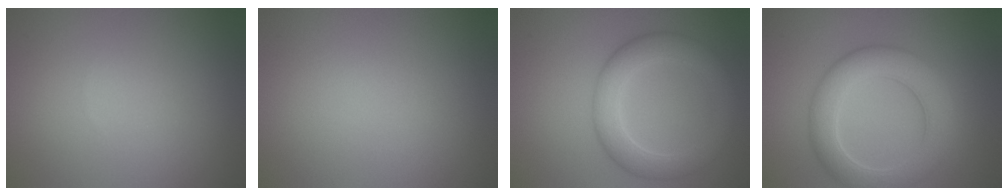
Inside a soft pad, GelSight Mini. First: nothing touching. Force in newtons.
{"total": 0.0}
{"total": 5.4, "press": 5.4, "slide": 0.2}
{"total": 6.2, "press": 6.2, "slide": 0.4}